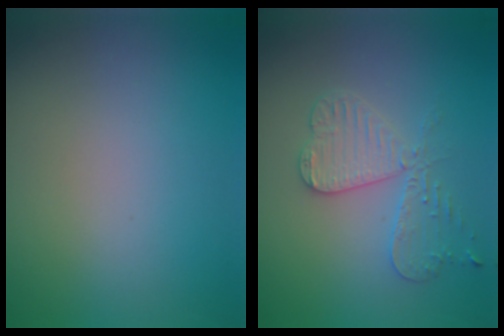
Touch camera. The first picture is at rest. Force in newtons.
{"total": 3.5, "press": 3.4, "slide": 0.5}